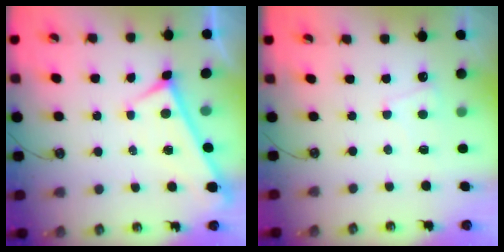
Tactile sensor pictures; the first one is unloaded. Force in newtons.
{"total": 1.7, "press": 1.6, "slide": 0.4}